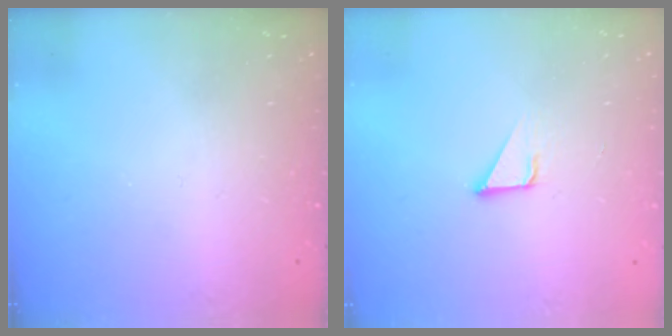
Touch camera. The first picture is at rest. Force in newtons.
{"total": 2.1, "press": 2.1, "slide": 0.0}